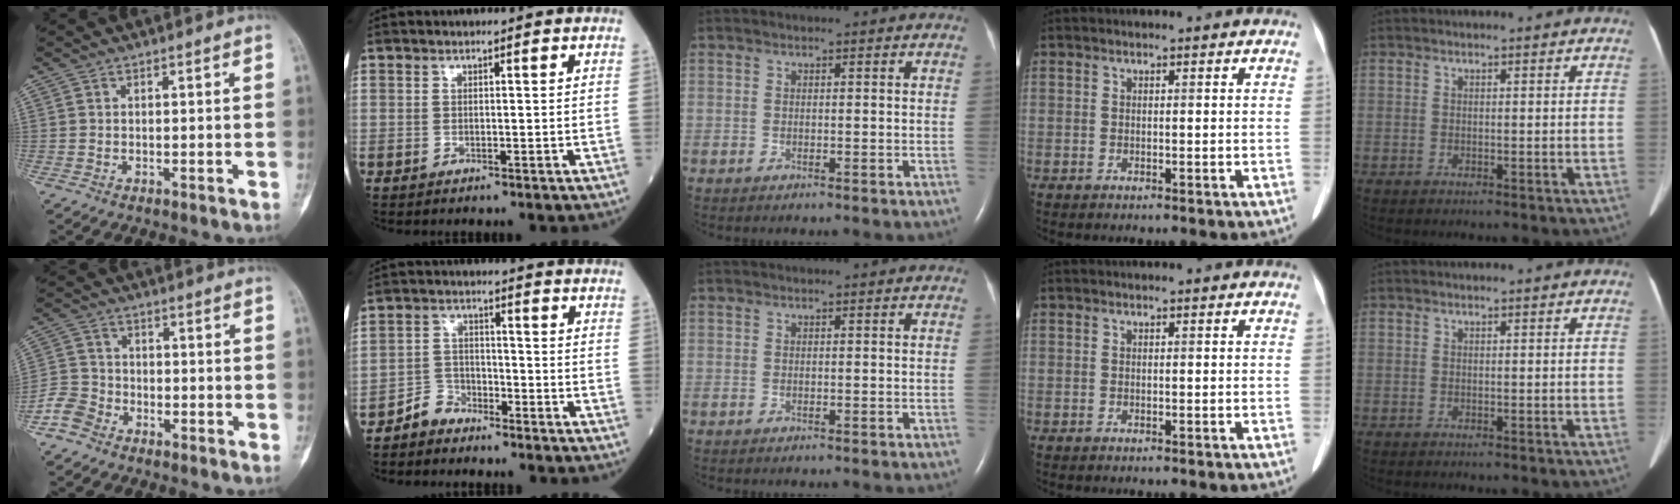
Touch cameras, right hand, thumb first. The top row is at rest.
{"thumb": {"total": 5.1, "force": [-3.6, 3.5, 0.9], "torque": [-0.006, 0.017, -0.084]}, "index": {"total": 4.2, "force": [-3.5, 2.3, 0.0], "torque": [0.002, 0.007, -0.068]}}